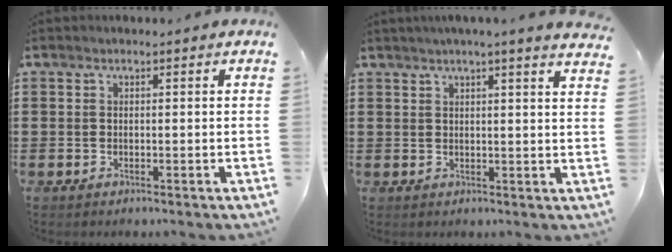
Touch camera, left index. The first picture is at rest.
{"total": 2.9, "force": [2.5, -0.7, 1.3], "torque": [-0.030, -0.007, 0.044]}